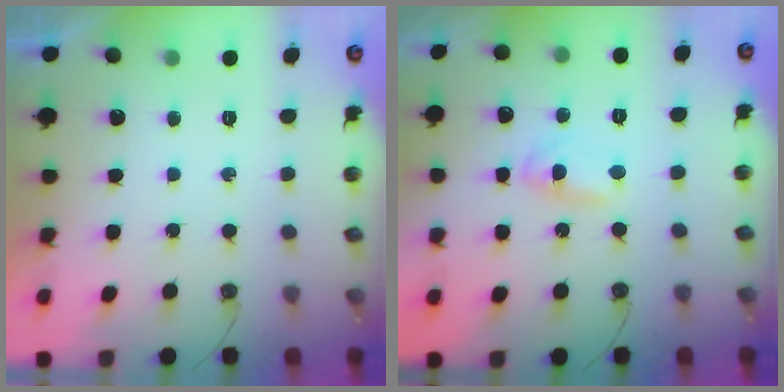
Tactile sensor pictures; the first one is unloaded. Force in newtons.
{"total": 2.9, "press": 2.9, "slide": 0.2}